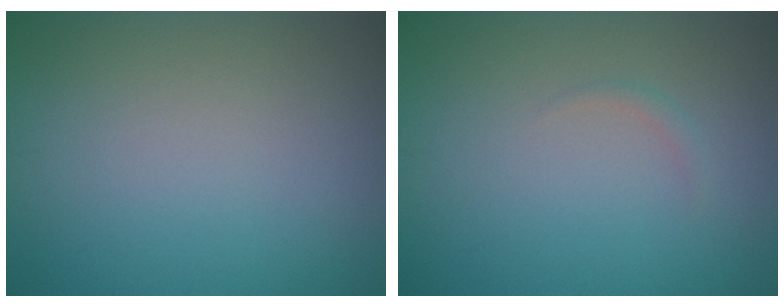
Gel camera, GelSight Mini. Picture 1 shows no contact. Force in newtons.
{"total": 0.6, "press": 0.6, "slide": 0.0}